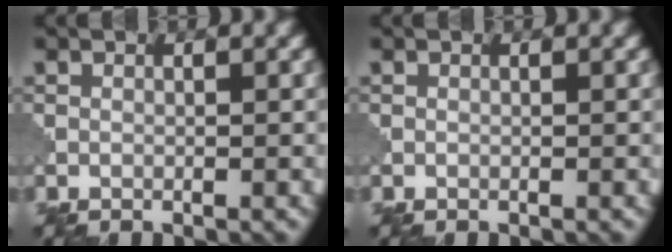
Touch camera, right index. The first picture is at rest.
{"total": 0.0}